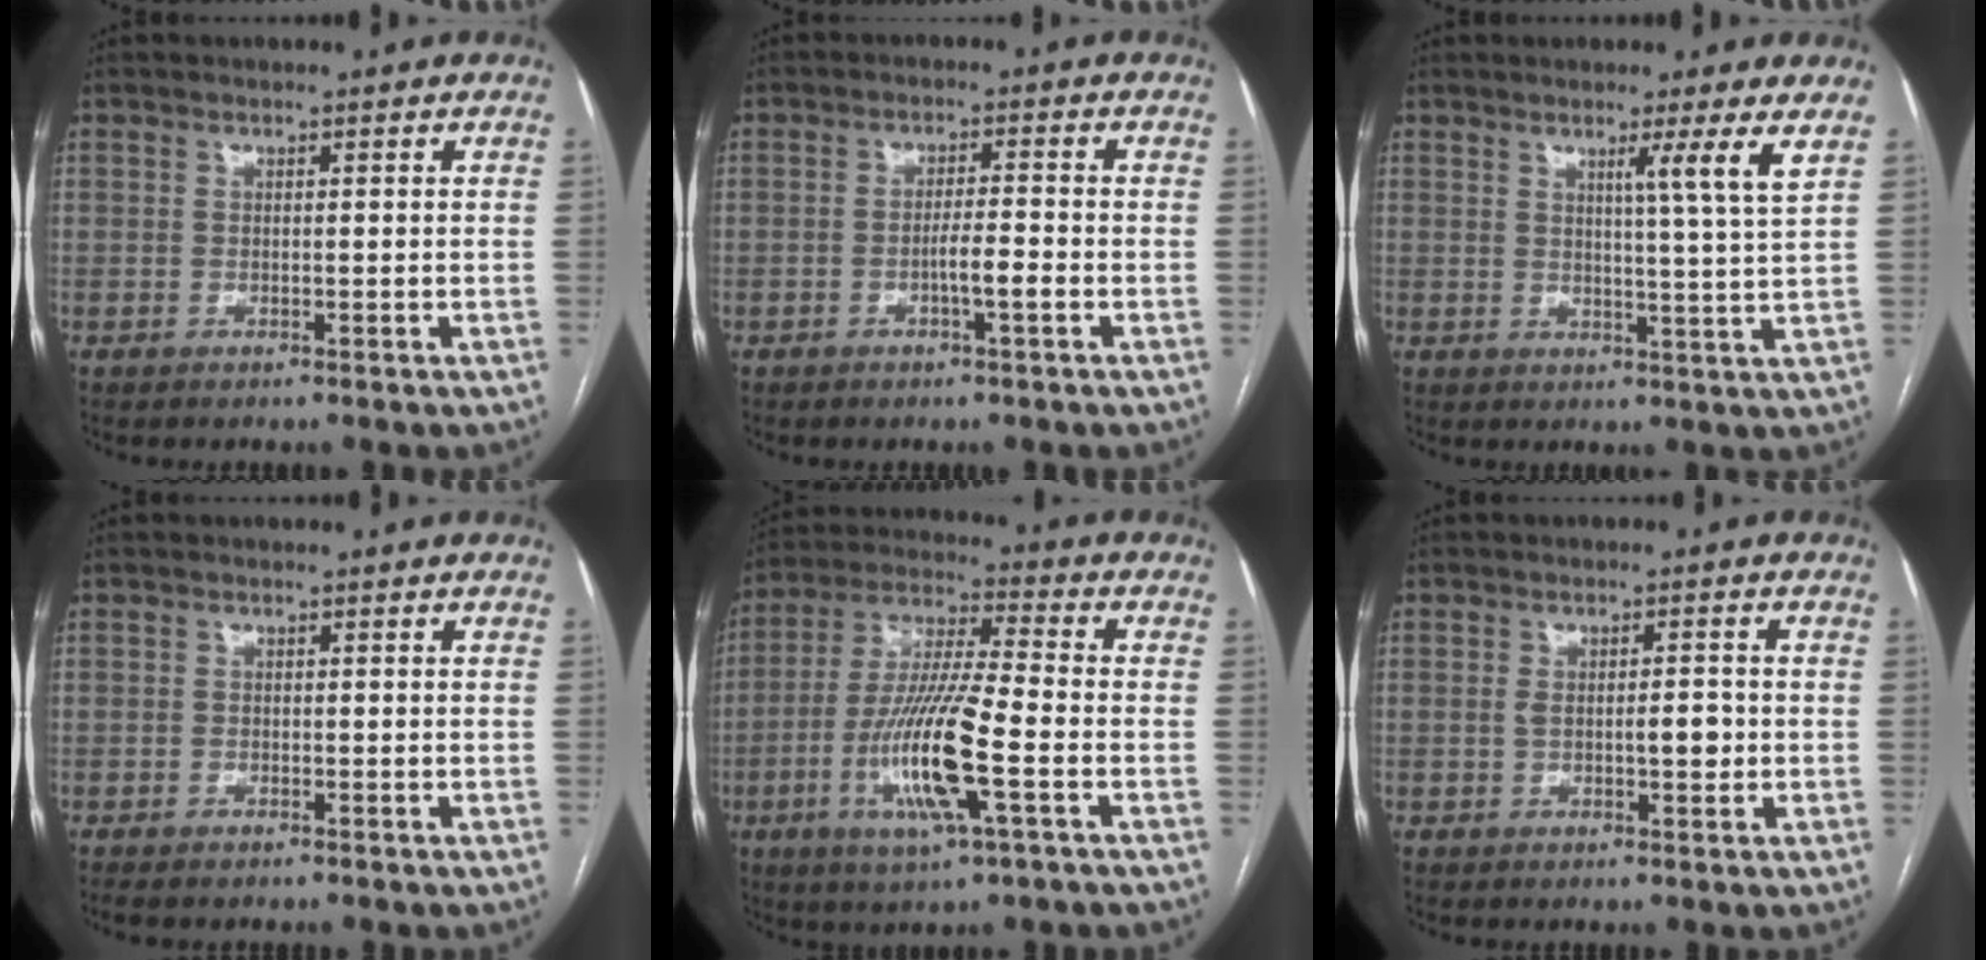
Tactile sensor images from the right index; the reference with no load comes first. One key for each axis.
{"total": 3.6, "fx": -1.3, "fy": 0.1, "fz": 3.3, "tx": -0.055, "ty": 0.000, "tz": -0.025}
{"total": 5.2, "fx": 2.7, "fy": -1.9, "fz": 4.0, "tx": -0.060, "ty": -0.016, "tz": 0.045}
{"total": 1.1, "fx": -0.9, "fy": 0.5, "fz": 0.4, "tx": -0.006, "ty": 0.000, "tz": -0.013}
{"total": 15.0, "fx": -4.5, "fy": 1.3, "fz": 14.2, "tx": -0.288, "ty": -0.011, "tz": -0.085}
{"total": 3.7, "fx": -0.4, "fy": 1.1, "fz": 3.5, "tx": -0.062, "ty": 0.003, "tz": -0.003}